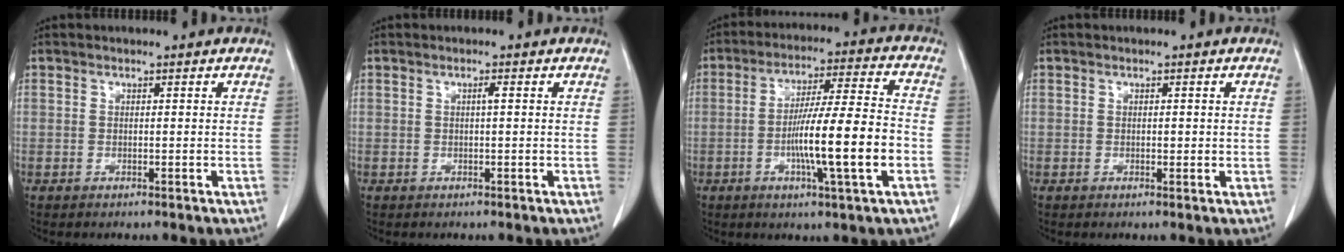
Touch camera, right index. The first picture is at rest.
{"total": 0.7, "force": [0.1, 0.0, 0.7], "torque": [-0.014, 0.001, 0.002]}
{"total": 13.7, "force": [-3.4, 0.0, 13.2], "torque": [-0.227, -0.001, -0.061]}
{"total": 1.0, "force": [0.0, 0.5, 0.9], "torque": [-0.014, -0.001, 0.001]}